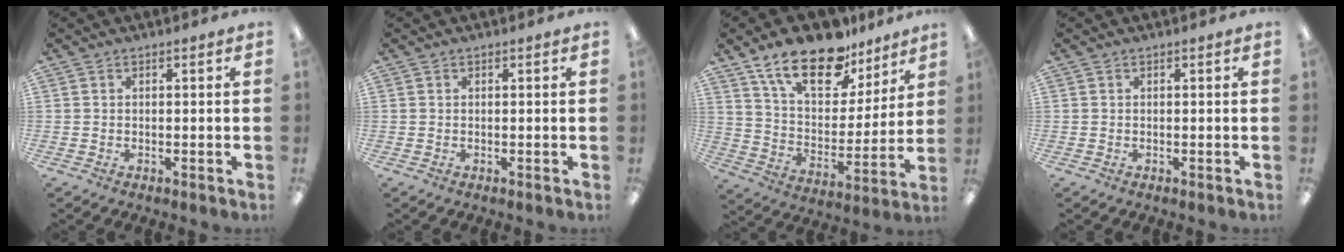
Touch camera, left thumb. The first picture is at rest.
{"total": 0.0}
{"total": 19.4, "force": [13.8, 8.8, 10.4], "torque": [-0.187, -0.076, 0.244]}
{"total": 0.0}